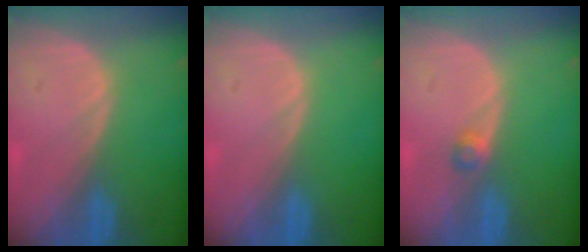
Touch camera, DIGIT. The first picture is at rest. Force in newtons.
{"total": 0.0}
{"total": 1.8, "press": 1.6, "slide": 0.8}